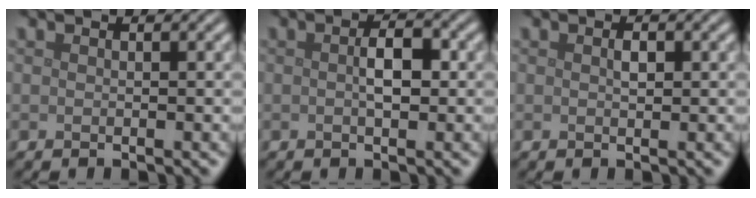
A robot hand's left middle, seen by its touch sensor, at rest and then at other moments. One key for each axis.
{"total": 2.4, "fx": 0.0, "fy": 1.0, "fz": 2.2, "tx": -0.036, "ty": 0.003, "tz": -0.001}
{"total": 0.9, "fx": 0.2, "fy": 0.5, "fz": 0.8, "tx": -0.014, "ty": 0.000, "tz": 0.003}